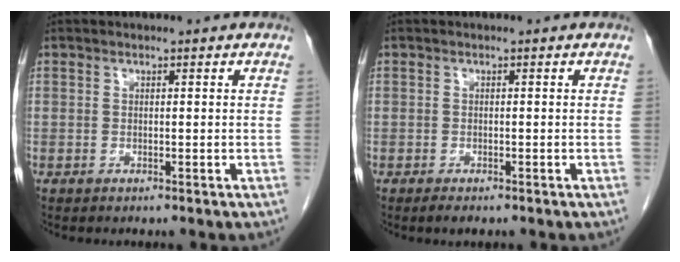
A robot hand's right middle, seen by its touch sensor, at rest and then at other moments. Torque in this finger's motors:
{"motor_torque": [0.24, 0.15, -0.06, -0.01]}